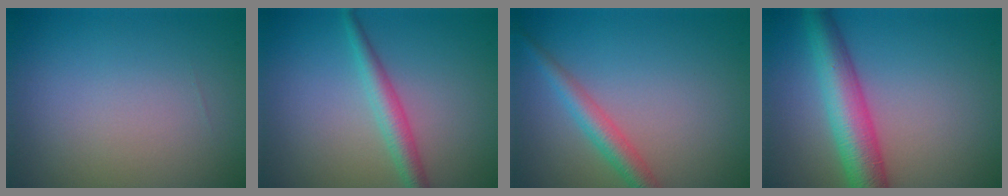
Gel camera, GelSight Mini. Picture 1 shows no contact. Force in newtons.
{"total": 2.5, "press": 2.5, "slide": 0.1}
{"total": 2.7, "press": 2.7, "slide": 0.1}
{"total": 6.0, "press": 6.0, "slide": 0.2}